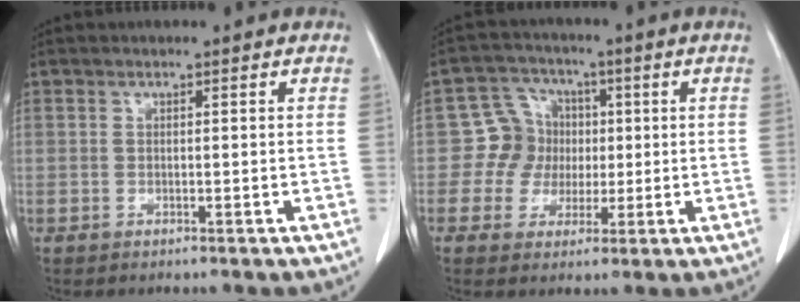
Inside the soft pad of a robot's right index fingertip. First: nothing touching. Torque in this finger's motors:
{"motor_torque": [-0.03, 0.05, -0.02, -0.01]}